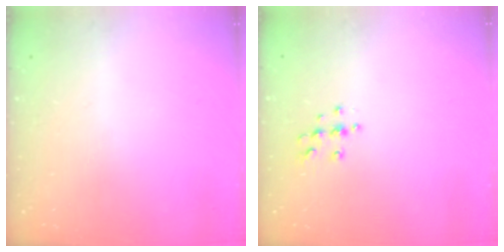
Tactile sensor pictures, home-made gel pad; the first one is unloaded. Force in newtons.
{"total": 5.4, "press": 5.4, "slide": 0.6}